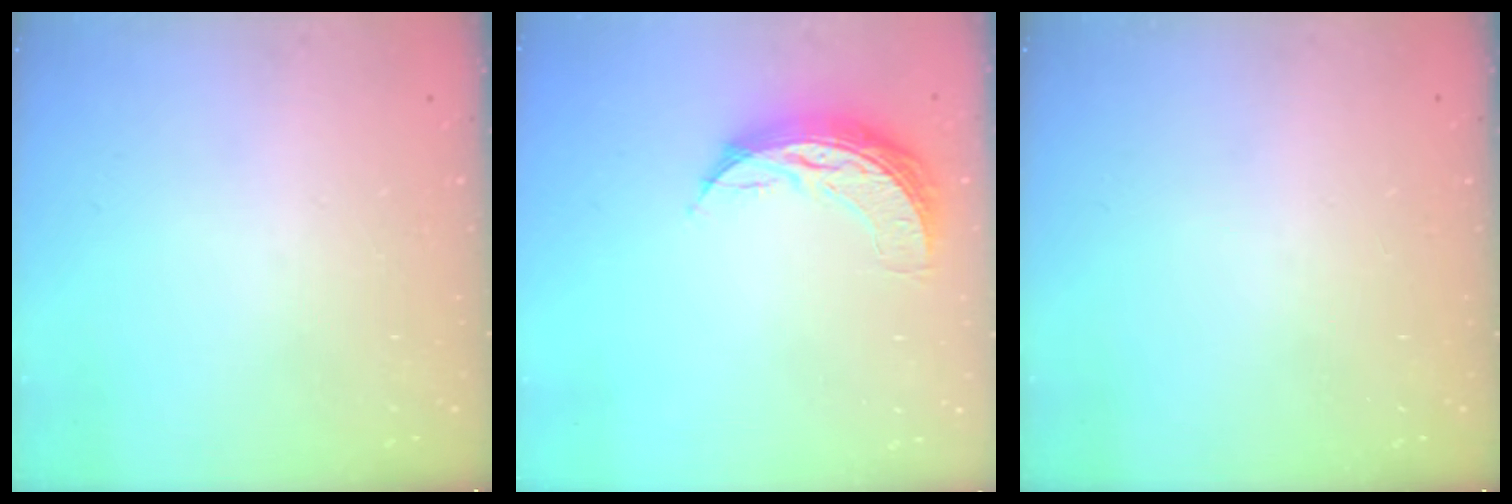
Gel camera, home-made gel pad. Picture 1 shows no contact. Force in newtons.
{"total": 8.6, "press": 8.5, "slide": 0.5}
{"total": 0.0}